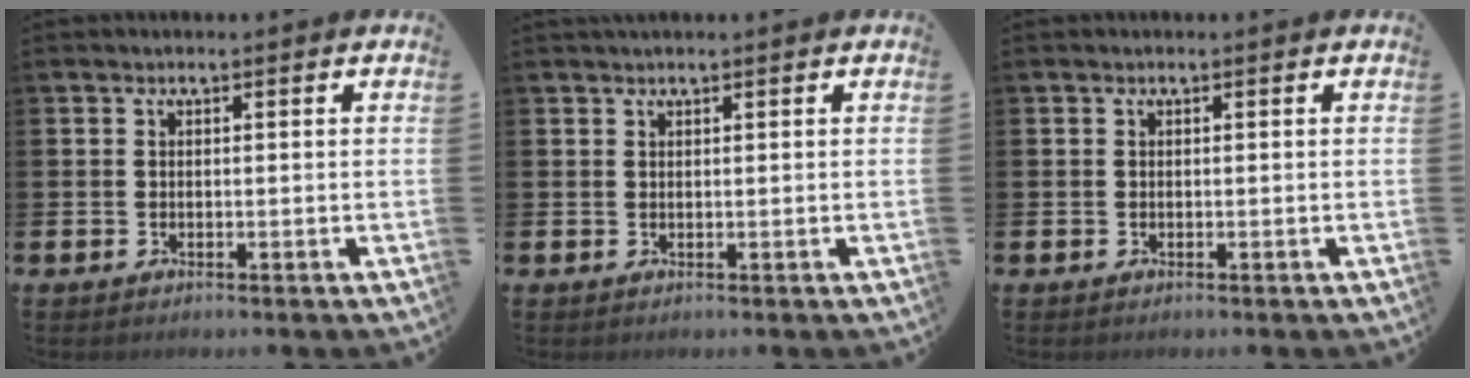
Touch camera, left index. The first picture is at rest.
{"total": 0.7, "force": [0.6, 0.0, 0.2], "torque": [-0.005, 0.002, 0.011]}
{"total": 0.0}